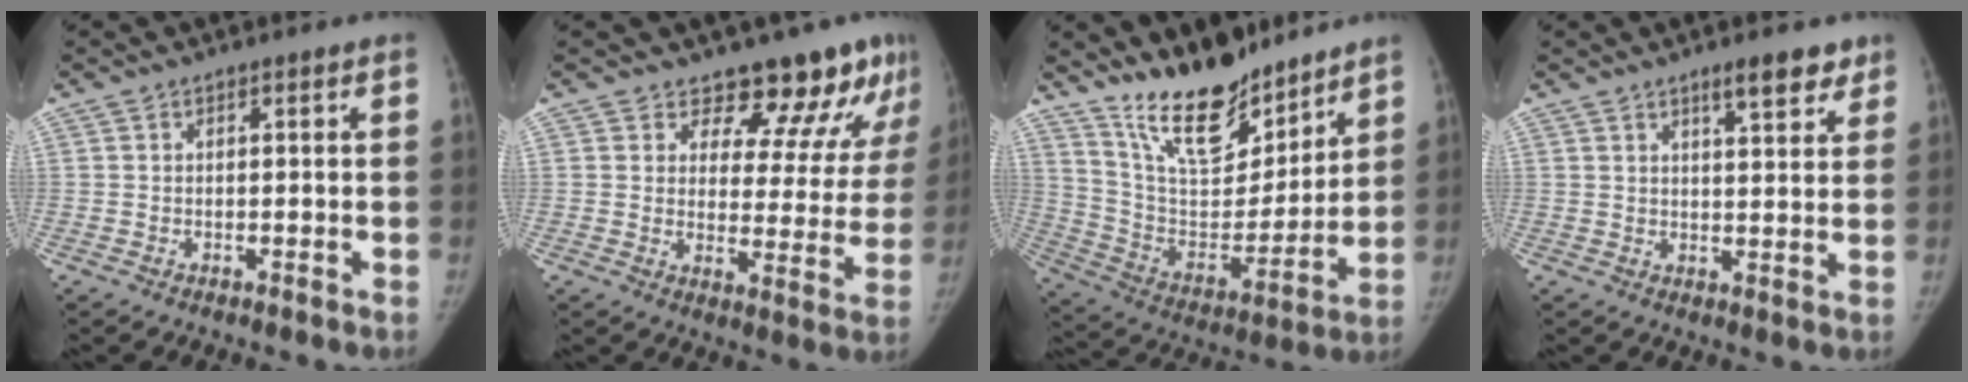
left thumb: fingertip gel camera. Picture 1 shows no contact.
{"total": 13.8, "force": [11.5, 5.8, 5.2], "torque": [-0.010, -0.082, 0.134]}
{"total": 18.1, "force": [14.6, 6.7, 8.4], "torque": [-0.097, -0.099, 0.264]}
{"total": 6.2, "force": [4.3, 1.9, 4.1], "torque": [-0.037, -0.025, 0.061]}